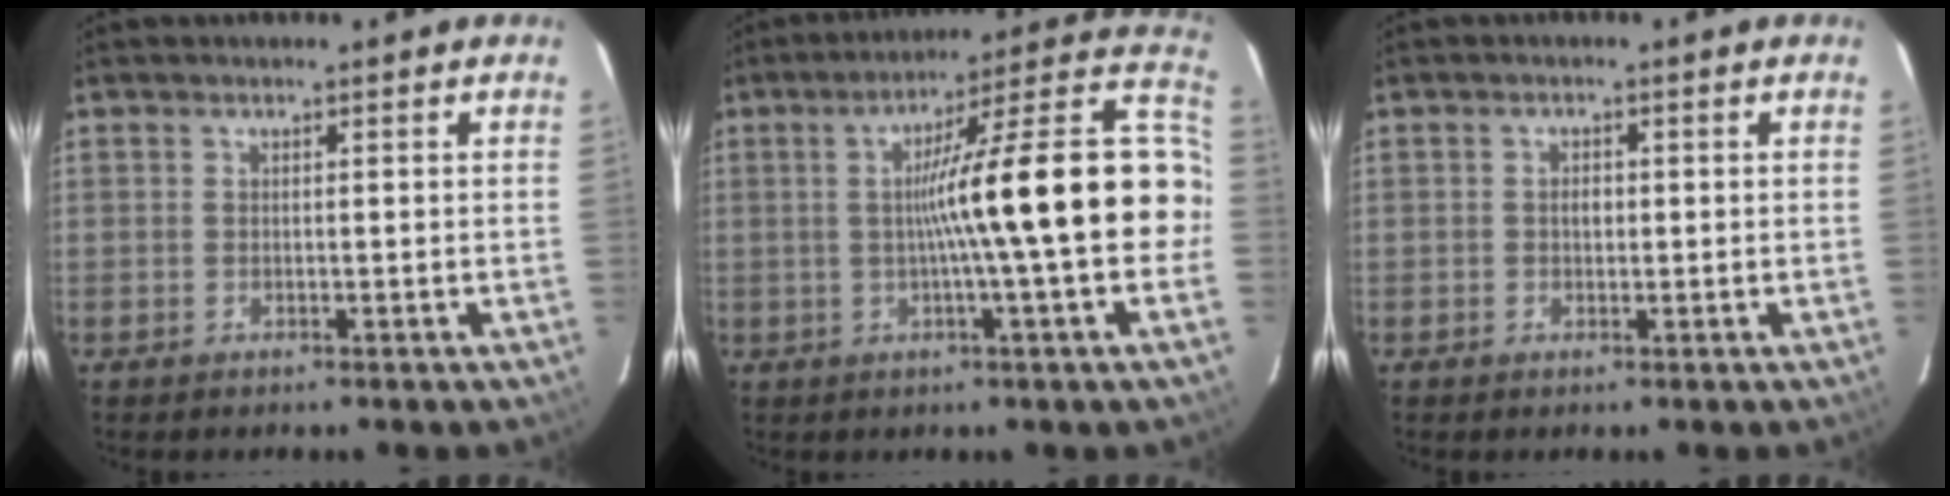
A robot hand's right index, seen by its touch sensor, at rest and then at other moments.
{"total": 20.0, "force": [-1.2, 0.7, 20.0], "torque": [-0.261, 0.032, -0.021]}
{"total": 1.6, "force": [0.0, 1.2, 1.1], "torque": [-0.019, 0.006, -0.002]}